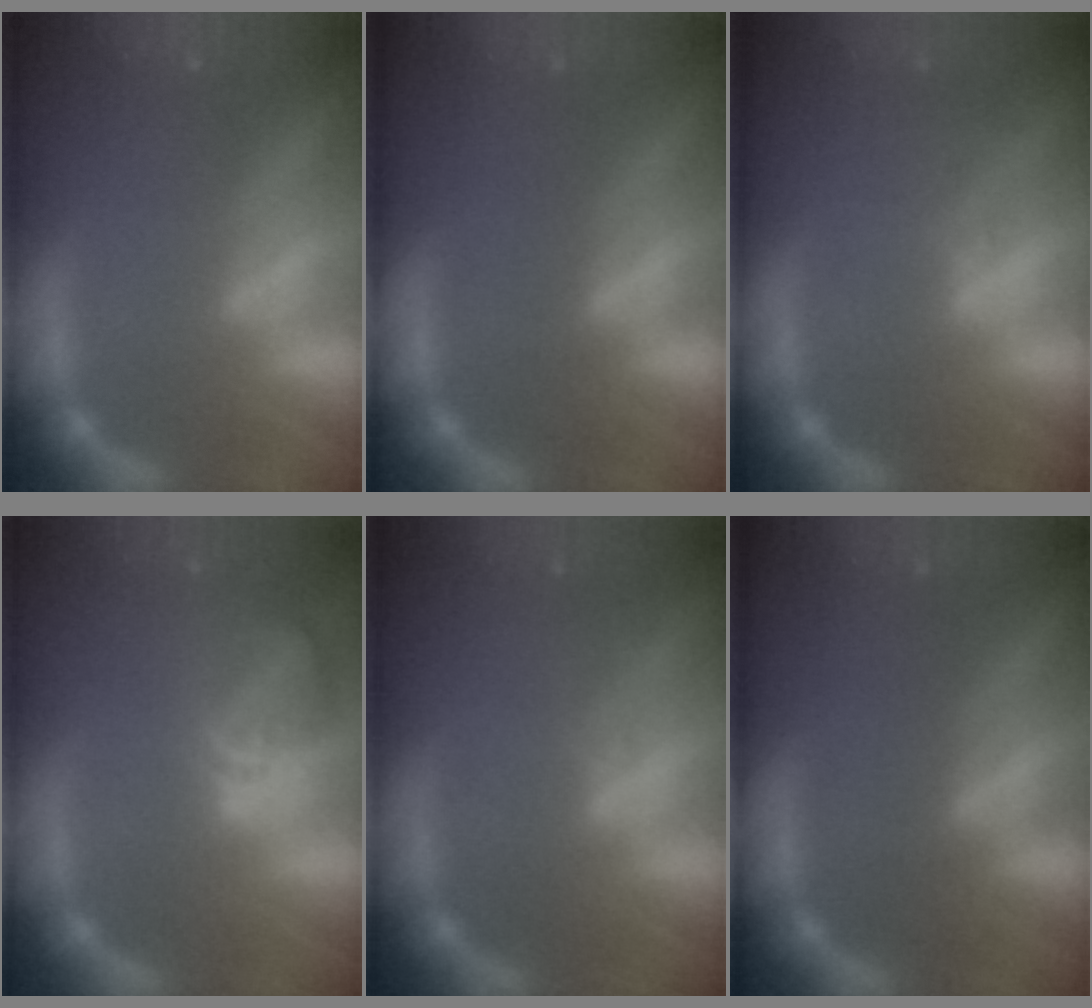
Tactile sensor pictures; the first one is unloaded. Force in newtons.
{"total": 0.0}
{"total": 1.5}
{"total": 5.6}
{"total": 1.0}
{"total": 0.0}